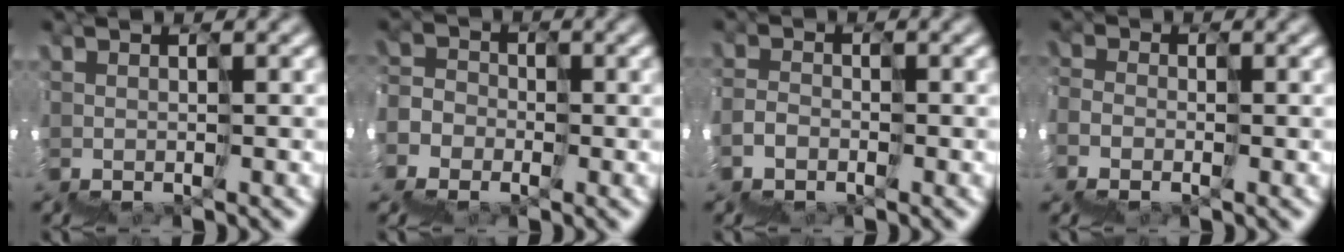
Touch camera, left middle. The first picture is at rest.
{"total": 6.9, "force": [-5.5, 3.9, -1.5], "torque": [0.028, -0.019, -0.092]}
{"total": 3.4, "force": [-3.0, 1.5, -0.8], "torque": [0.024, -0.002, -0.050]}
{"total": 3.5, "force": [-3.0, 1.8, 0.4], "torque": [0.000, -0.010, -0.049]}